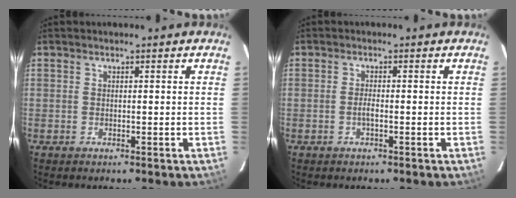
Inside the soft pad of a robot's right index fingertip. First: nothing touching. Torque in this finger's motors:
{"motor_torque": [0.24, -0.14, 0.15, 0.04]}